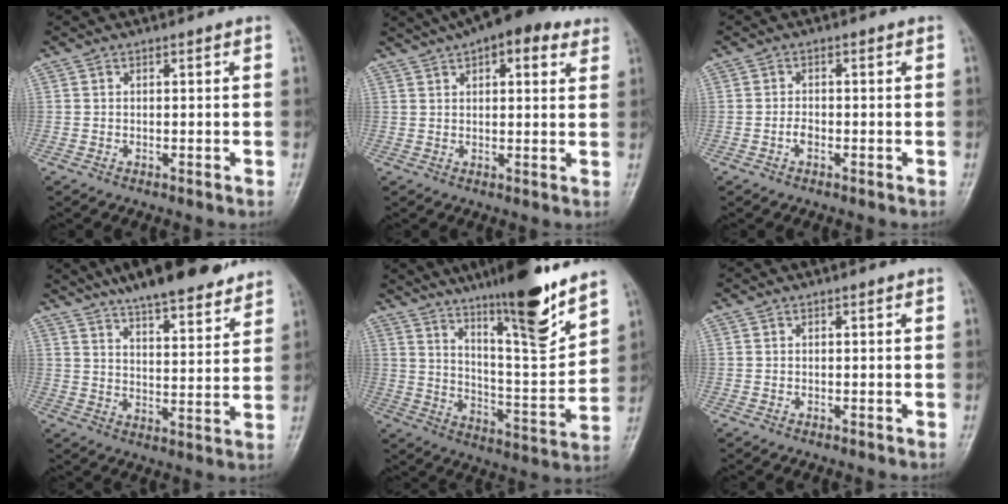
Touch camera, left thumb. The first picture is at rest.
{"total": 14.3, "force": [9.4, 5.6, 9.2], "torque": [-0.111, 0.010, 0.132]}
{"total": 1.6, "force": [-0.7, 0.9, 1.1], "torque": [-0.020, 0.005, -0.016]}
{"total": 19.2, "force": [15.3, 4.7, 10.6], "torque": [-0.134, -0.050, 0.229]}
{"total": 19.2, "force": [13.6, 2.9, 13.2], "torque": [-0.176, -0.087, 0.223]}
{"total": 0.0}